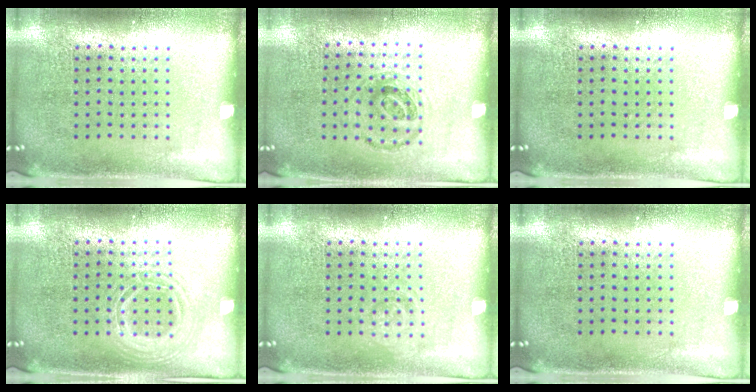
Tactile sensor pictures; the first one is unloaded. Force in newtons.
{"total": 0.9, "press": 0.8, "slide": 0.4}
{"total": 0.0}
{"total": 1.2, "press": 1.2, "slide": 0.1}
{"total": 1.0, "press": 1.0, "slide": 0.2}
{"total": 0.0}